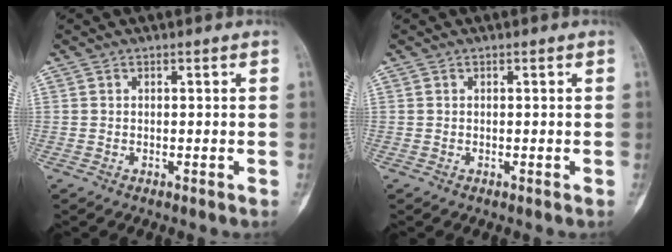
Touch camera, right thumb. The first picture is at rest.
{"total": 0.0}